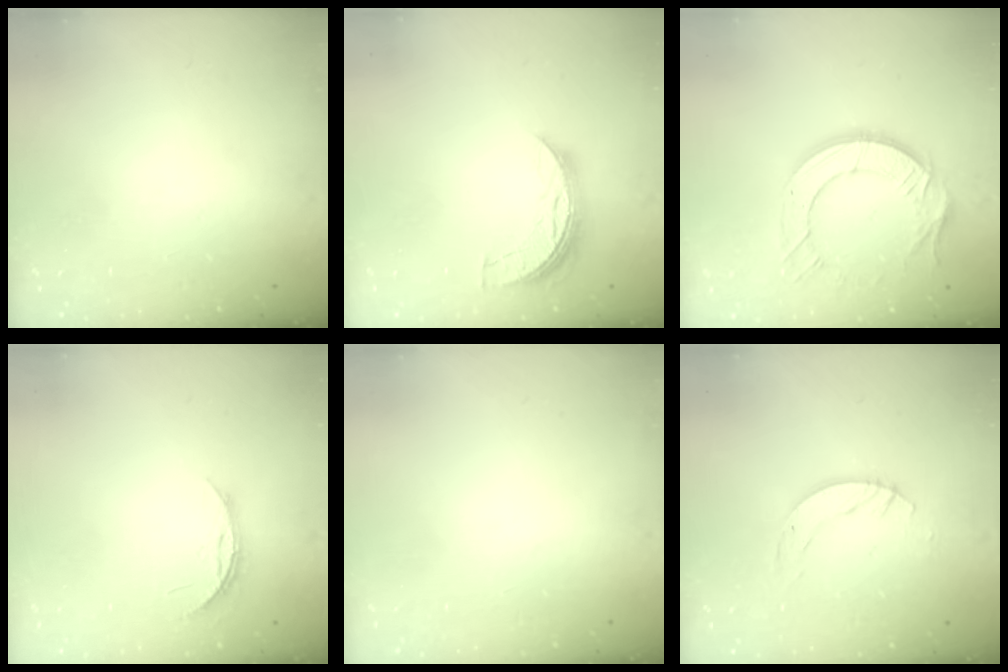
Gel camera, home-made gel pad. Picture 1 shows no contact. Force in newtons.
{"total": 6.9, "press": 6.9, "slide": 0.3}
{"total": 12.8, "press": 12.7, "slide": 1.1}
{"total": 3.8, "press": 3.8, "slide": 0.3}
{"total": 0.0}
{"total": 5.6, "press": 5.5, "slide": 0.5}